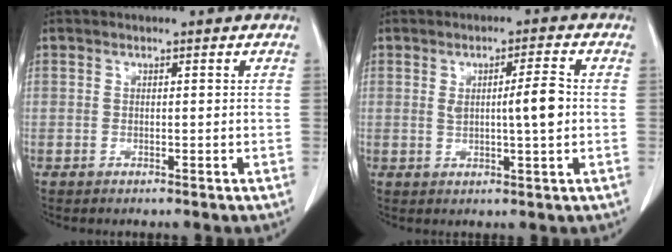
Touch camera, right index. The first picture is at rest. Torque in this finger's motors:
{"motor_torque": [0.66, 0.12, 0.14, 0.08]}